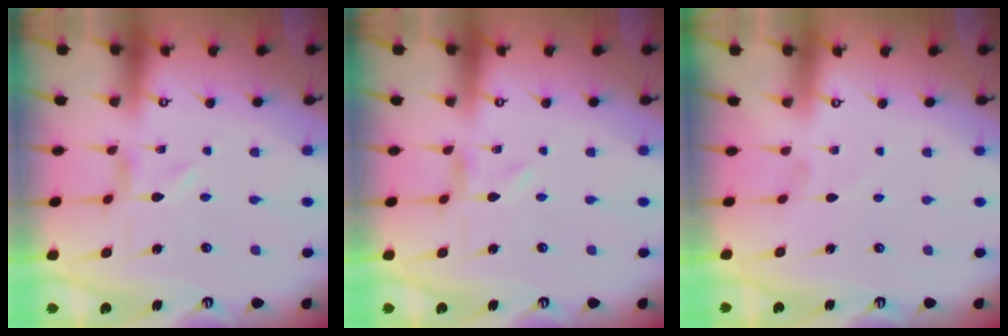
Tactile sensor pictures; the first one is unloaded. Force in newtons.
{"total": 0.0}
{"total": 1.0, "press": 1.0, "slide": 0.1}